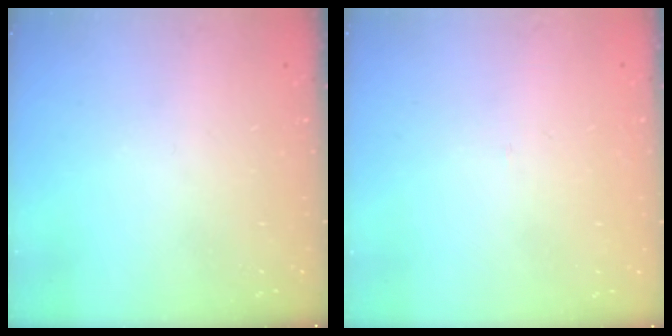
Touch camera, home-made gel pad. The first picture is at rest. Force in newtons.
{"total": 1.5, "press": 1.5, "slide": 0.1}